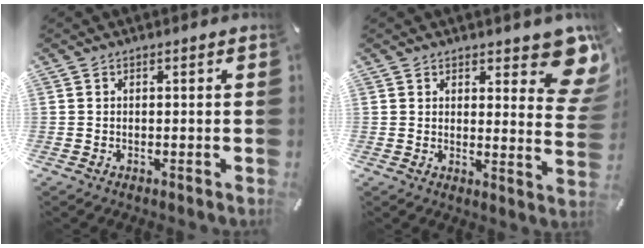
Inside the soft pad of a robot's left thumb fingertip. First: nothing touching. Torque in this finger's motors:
{"motor_torque": [0.54, -0.03, 0.40, 0.06, 0.05]}